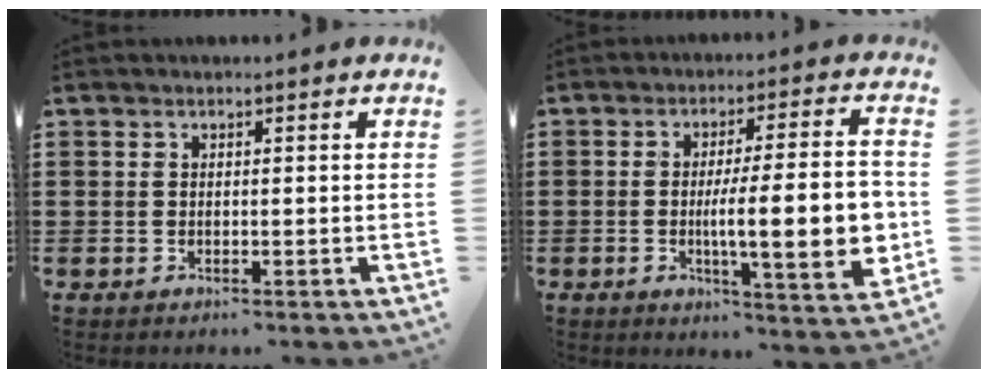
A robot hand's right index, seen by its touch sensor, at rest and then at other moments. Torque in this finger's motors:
{"motor_torque": [2.14, 0.00, 1.05, 0.17]}